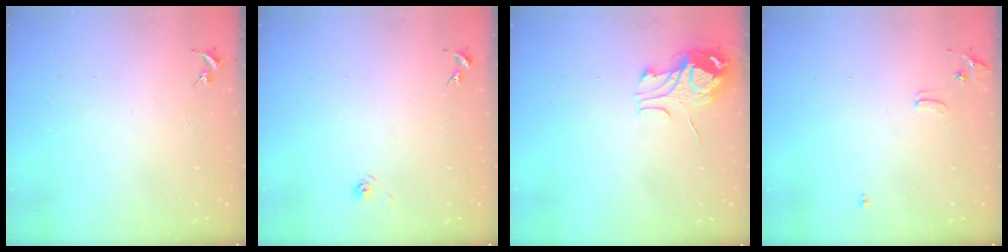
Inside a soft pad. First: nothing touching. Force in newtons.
{"total": 3.2, "press": 2.7, "slide": 1.7}
{"total": 9.8, "press": 9.8, "slide": 1.2}
{"total": 6.1, "press": 6.0, "slide": 0.9}